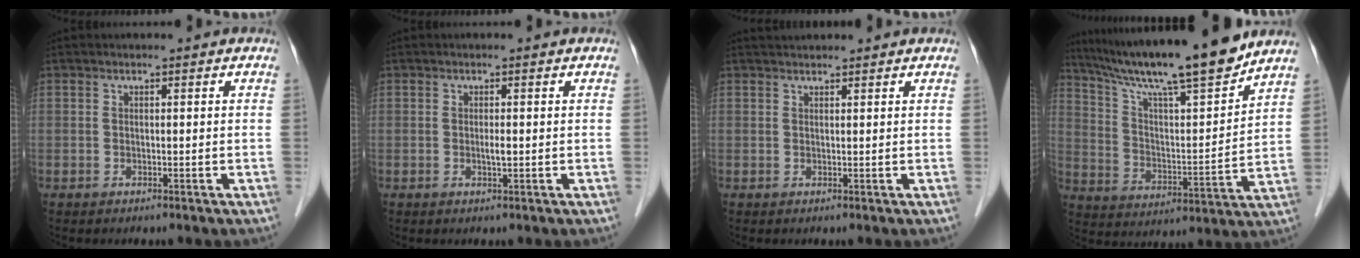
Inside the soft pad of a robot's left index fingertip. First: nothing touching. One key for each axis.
{"total": 1.0, "fx": -0.1, "fy": 0.1, "fz": 1.0, "tx": -0.020, "ty": -0.002, "tz": -0.001}
{"total": 2.2, "fx": 2.2, "fy": 0.3, "fz": 0.5, "tx": -0.008, "ty": 0.028, "tz": 0.038}
{"total": 18.8, "fx": 16.0, "fy": 0.1, "fz": 10.0, "tx": -0.167, "ty": 0.001, "tz": 0.263}